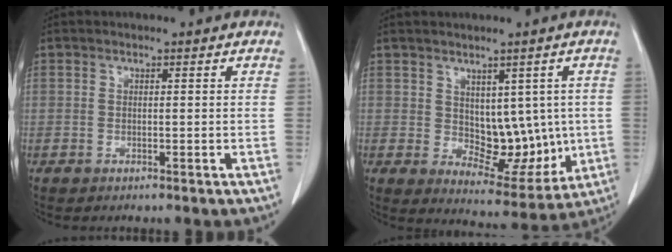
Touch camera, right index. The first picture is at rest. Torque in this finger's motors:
{"motor_torque": [0.15, 0.26, 0.06, 0.02]}